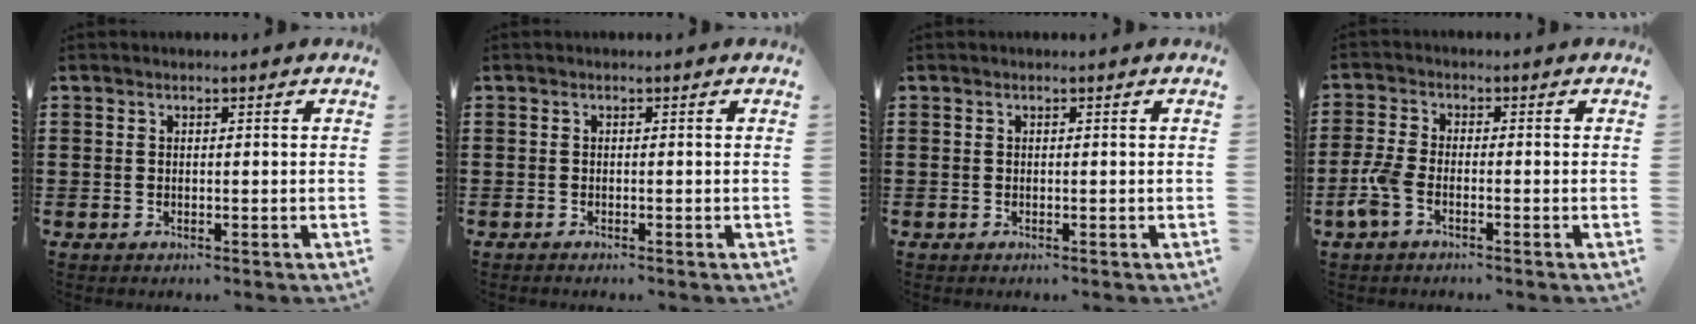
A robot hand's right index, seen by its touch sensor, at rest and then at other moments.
{"total": 0.5, "force": [-0.5, -0.1, -0.1], "torque": [0.001, -0.001, -0.010]}
{"total": 0.0}
{"total": 3.9, "force": [-2.0, 1.4, 3.0], "torque": [-0.087, -0.007, -0.045]}